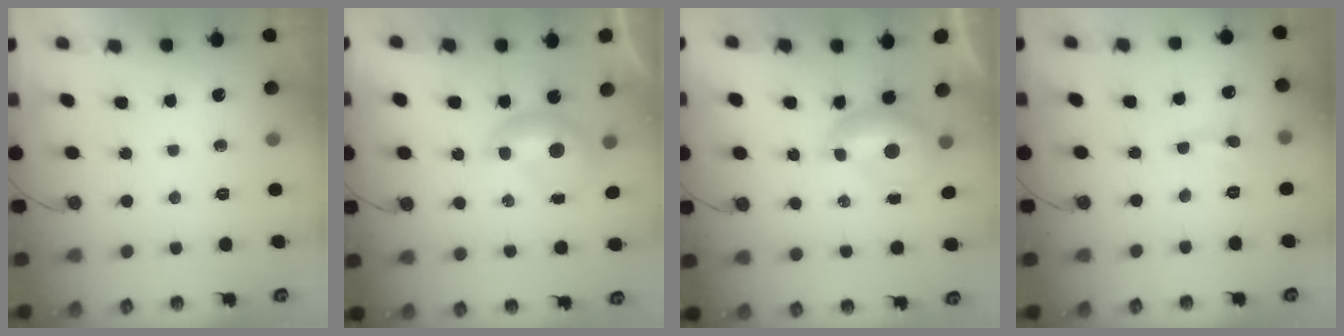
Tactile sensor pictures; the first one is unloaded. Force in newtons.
{"total": 0.0}
{"total": 0.0}
{"total": 0.0}